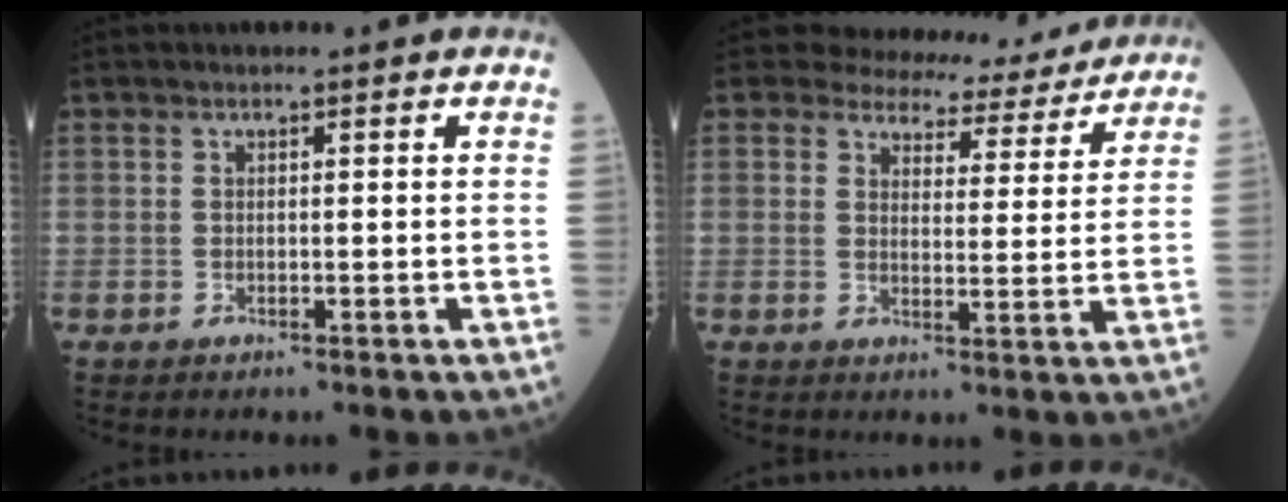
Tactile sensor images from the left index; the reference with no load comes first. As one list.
[{"total": 10.3, "force": [9.9, 2.9, 0.9], "torque": [0.000, -0.012, 0.110]}]